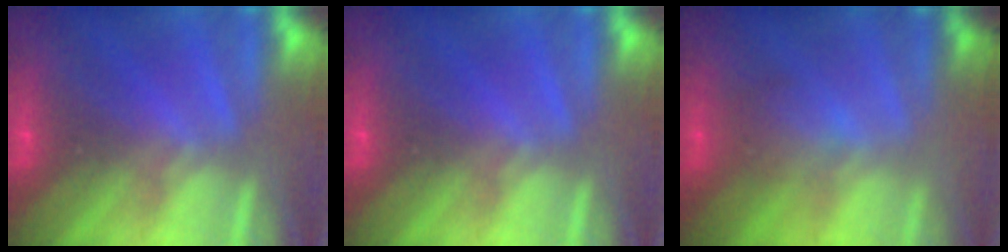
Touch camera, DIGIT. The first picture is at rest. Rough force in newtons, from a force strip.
{"total": 0.0}
{"total": 1.9}